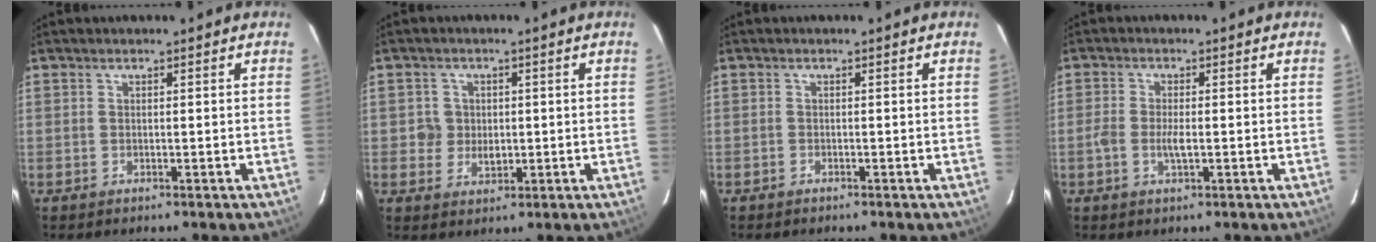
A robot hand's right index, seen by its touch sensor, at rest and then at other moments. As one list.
[{"total": 4.0, "force": [0.1, 3.9, 0.8], "torque": [-0.014, 0.009, 0.001]}, {"total": 0.7, "force": [-0.7, 0.3, 0.0], "torque": [-0.004, 0.001, -0.013]}, {"total": 3.3, "force": [-0.9, 1.2, 3.0], "torque": [-0.064, -0.001, -0.019]}]